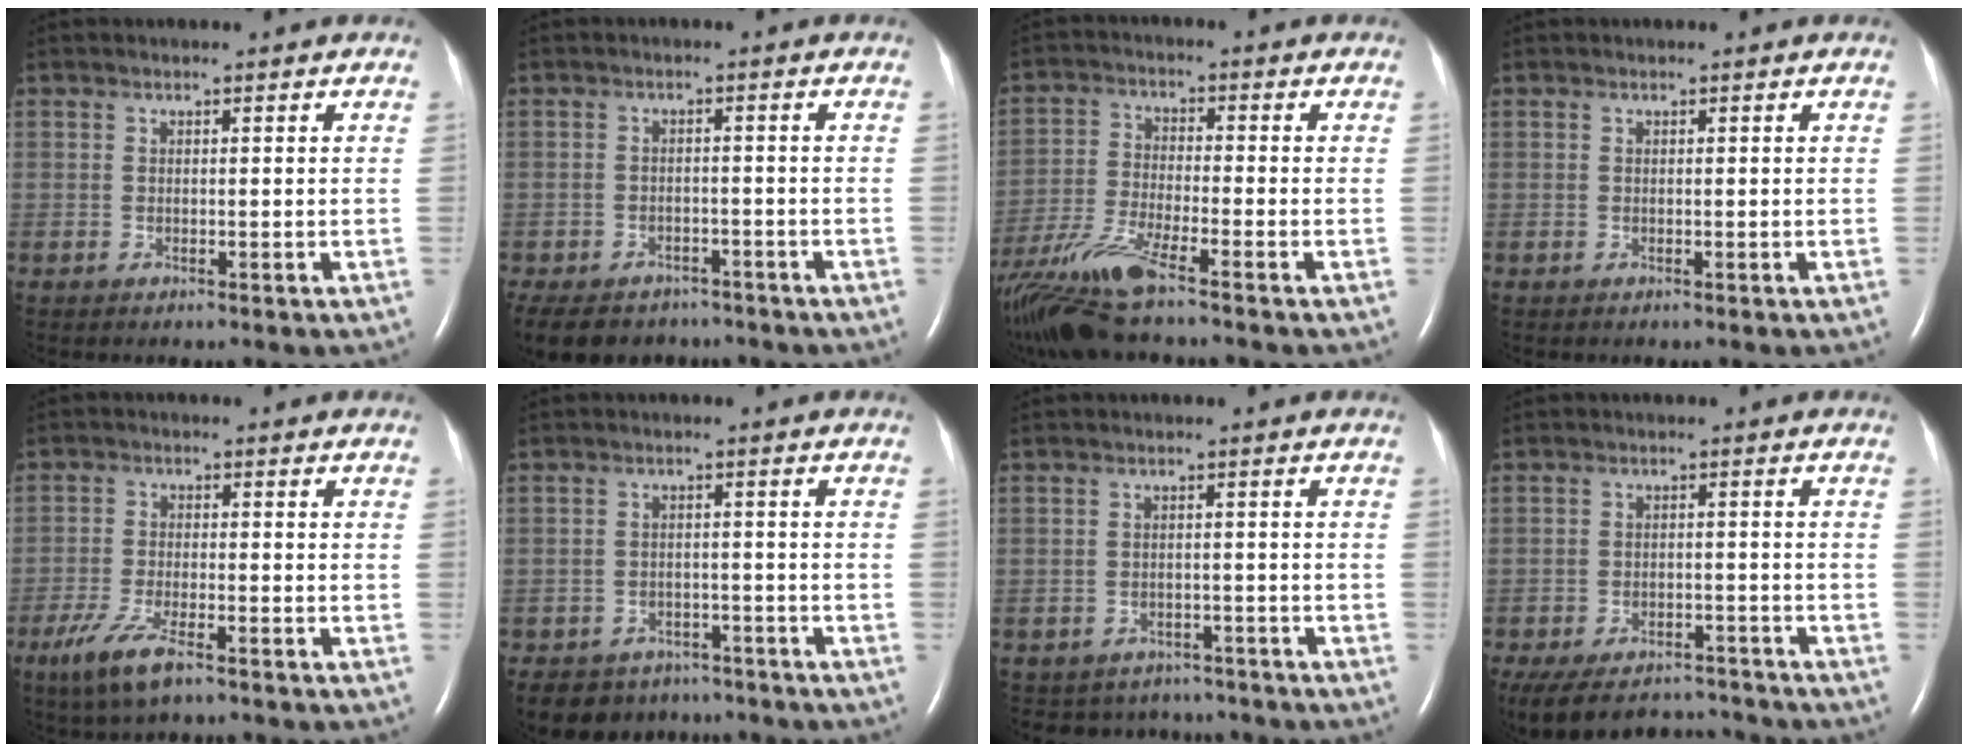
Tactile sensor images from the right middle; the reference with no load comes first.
{"total": 14.0, "force": [-10.3, 8.2, 4.8], "torque": [-0.126, -0.008, -0.130]}
{"total": 11.9, "force": [-9.2, 0.6, 7.6], "torque": [-0.162, -0.024, -0.174]}
{"total": 0.0}
{"total": 6.6, "force": [-4.3, 1.4, 4.9], "torque": [-0.109, -0.015, -0.076]}
{"total": 7.8, "force": [-6.1, 4.8, 1.0], "torque": [-0.018, 0.007, -0.081]}
{"total": 5.9, "force": [-5.2, 2.8, -0.3], "torque": [0.004, 0.014, -0.063]}
{"total": 13.7, "force": [-12.1, 4.8, 4.1], "torque": [-0.104, 0.002, -0.169]}